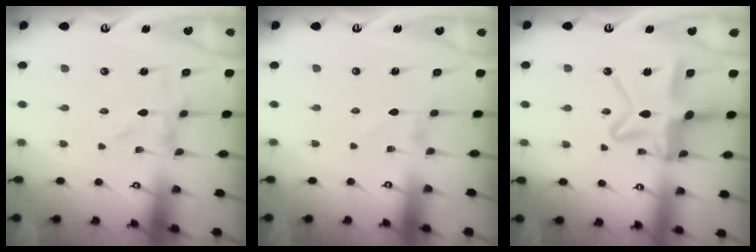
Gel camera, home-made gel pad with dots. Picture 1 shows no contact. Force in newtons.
{"total": 1.0, "press": 1.0, "slide": 0.1}
{"total": 15.4, "press": 15.3, "slide": 1.5}